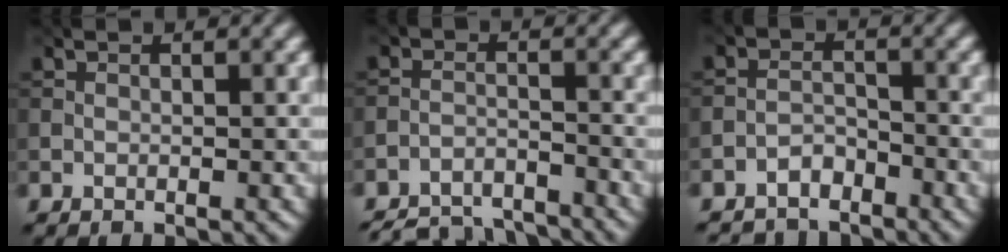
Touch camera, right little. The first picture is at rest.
{"total": 7.5, "force": [-7.2, 1.8, 1.4], "torque": [-0.022, -0.013, -0.117]}
{"total": 3.3, "force": [-3.0, 1.3, 0.4], "torque": [-0.001, 0.003, -0.063]}